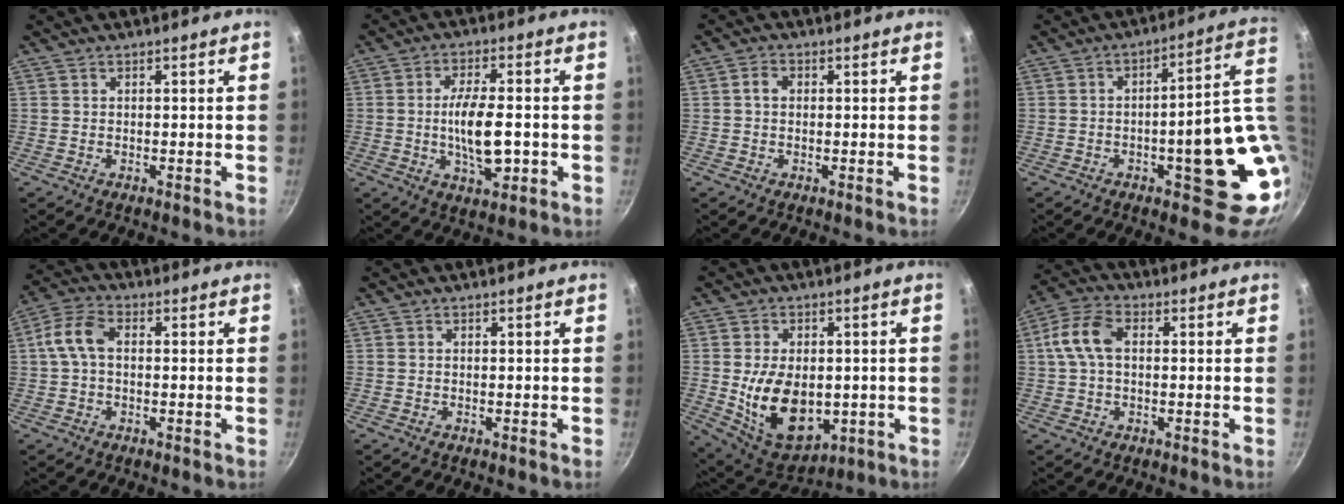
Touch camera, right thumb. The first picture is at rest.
{"total": 10.4, "force": [-1.4, 4.2, 9.4], "torque": [-0.156, 0.009, -0.024]}
{"total": 2.3, "force": [0.2, 1.7, 1.5], "torque": [-0.023, 0.007, 0.000]}
{"total": 20.2, "force": [-1.3, 7.4, 18.8], "torque": [-0.197, 0.002, -0.007]}
{"total": 7.0, "force": [0.5, 4.2, 5.6], "torque": [-0.119, 0.025, 0.000]}
{"total": 0.0}
{"total": 15.3, "force": [-1.2, 10.1, 11.4], "torque": [-0.164, -0.014, 0.001]}
{"total": 8.4, "force": [1.0, 5.1, 6.6], "torque": [-0.137, 0.024, 0.010]}